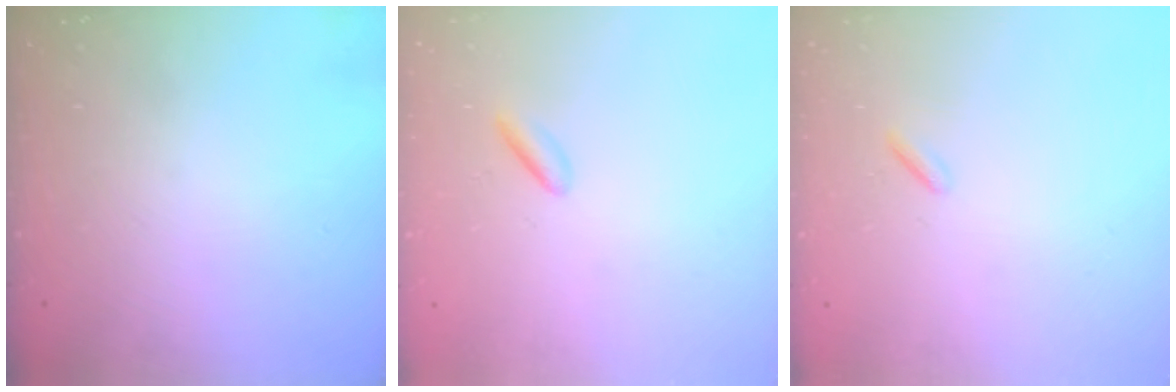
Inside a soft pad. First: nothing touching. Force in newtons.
{"total": 1.4, "press": 1.2, "slide": 0.7}
{"total": 0.8, "press": 0.7, "slide": 0.4}